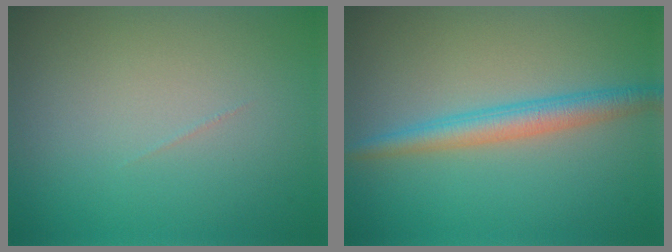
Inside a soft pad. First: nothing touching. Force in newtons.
{"total": 3.2, "press": 3.2, "slide": 0.1}